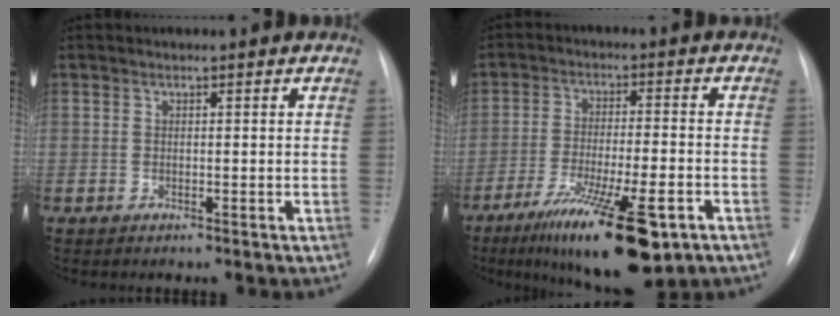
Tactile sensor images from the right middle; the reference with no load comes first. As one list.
[{"total": 16.1, "force": [-9.4, 3.1, 12.6], "torque": [-0.191, -0.030, -0.149]}]